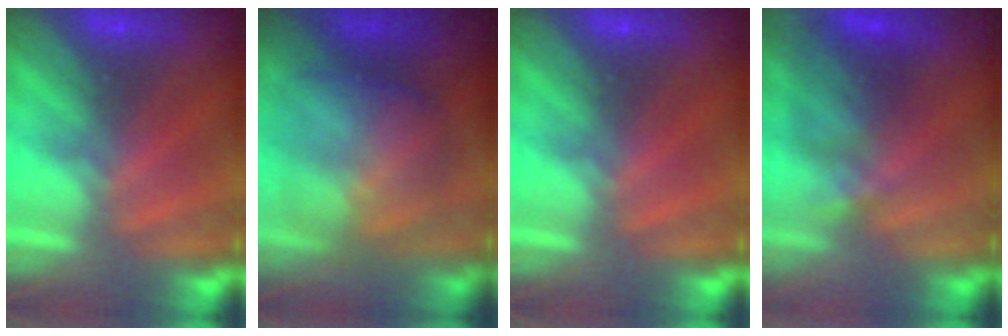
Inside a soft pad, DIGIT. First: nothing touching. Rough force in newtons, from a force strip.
{"total": 7.6}
{"total": 0.0}
{"total": 3.7}